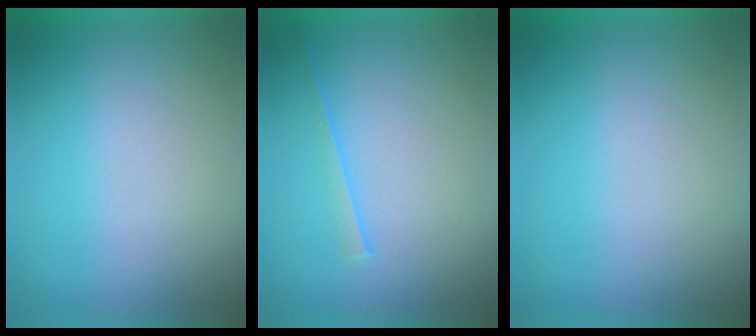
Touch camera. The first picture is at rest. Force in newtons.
{"total": 1.7}
{"total": 0.0}